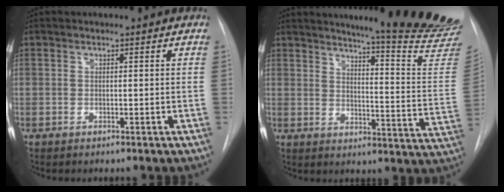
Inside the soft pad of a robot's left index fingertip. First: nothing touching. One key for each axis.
{"total": 22.7, "fx": 20.6, "fy": -0.6, "fz": 9.5, "tx": -0.127, "ty": -0.140, "tz": 0.237}